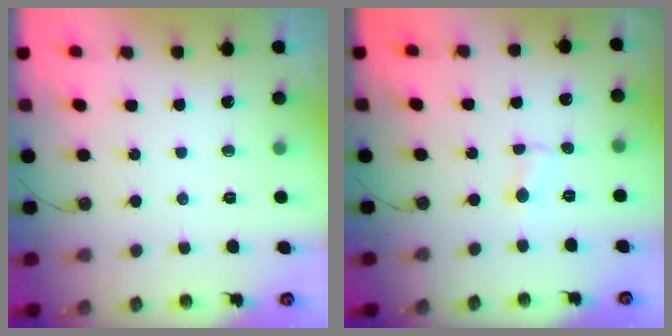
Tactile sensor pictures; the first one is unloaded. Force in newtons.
{"total": 1.1, "press": 1.0, "slide": 0.3}